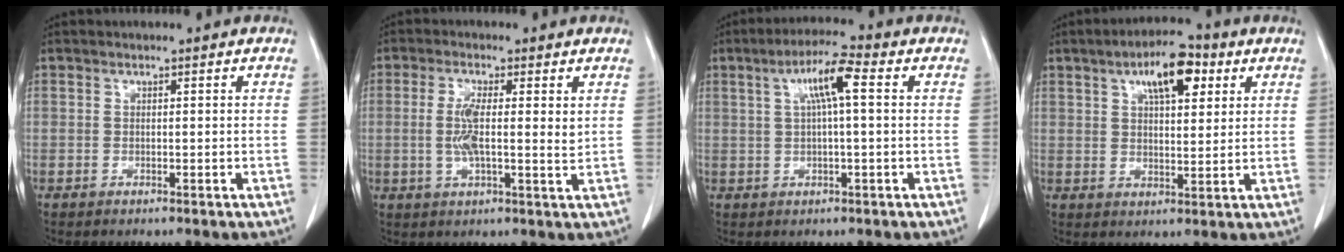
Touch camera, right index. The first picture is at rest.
{"total": 6.3, "force": [1.0, 1.4, 6.0], "torque": [-0.113, 0.001, 0.016]}
{"total": 6.9, "force": [2.0, 0.7, 6.5], "torque": [-0.119, 0.021, 0.035]}
{"total": 9.3, "force": [4.5, 3.3, 7.4], "torque": [-0.122, 0.017, 0.075]}